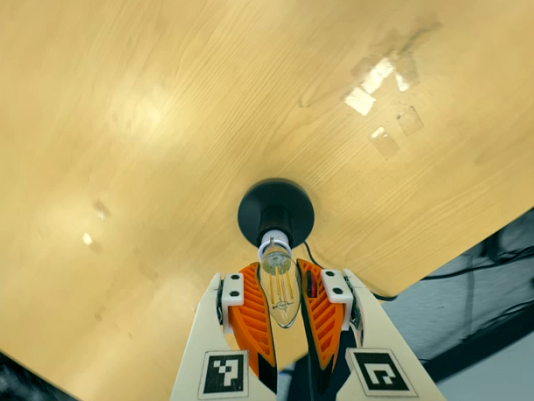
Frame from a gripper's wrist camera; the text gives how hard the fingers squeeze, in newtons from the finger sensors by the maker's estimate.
{"total": 23.0, "left": 25.3, "right": 20.8}